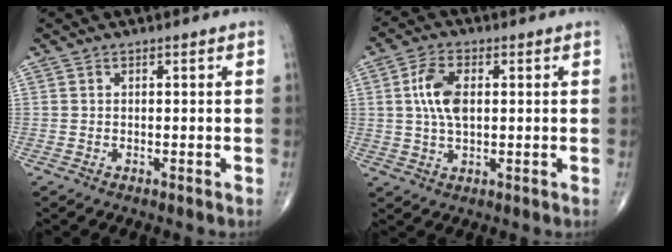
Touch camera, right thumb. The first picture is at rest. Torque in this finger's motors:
{"motor_torque": [2.36, 2.33, 1.15, 0.06, 0.12]}